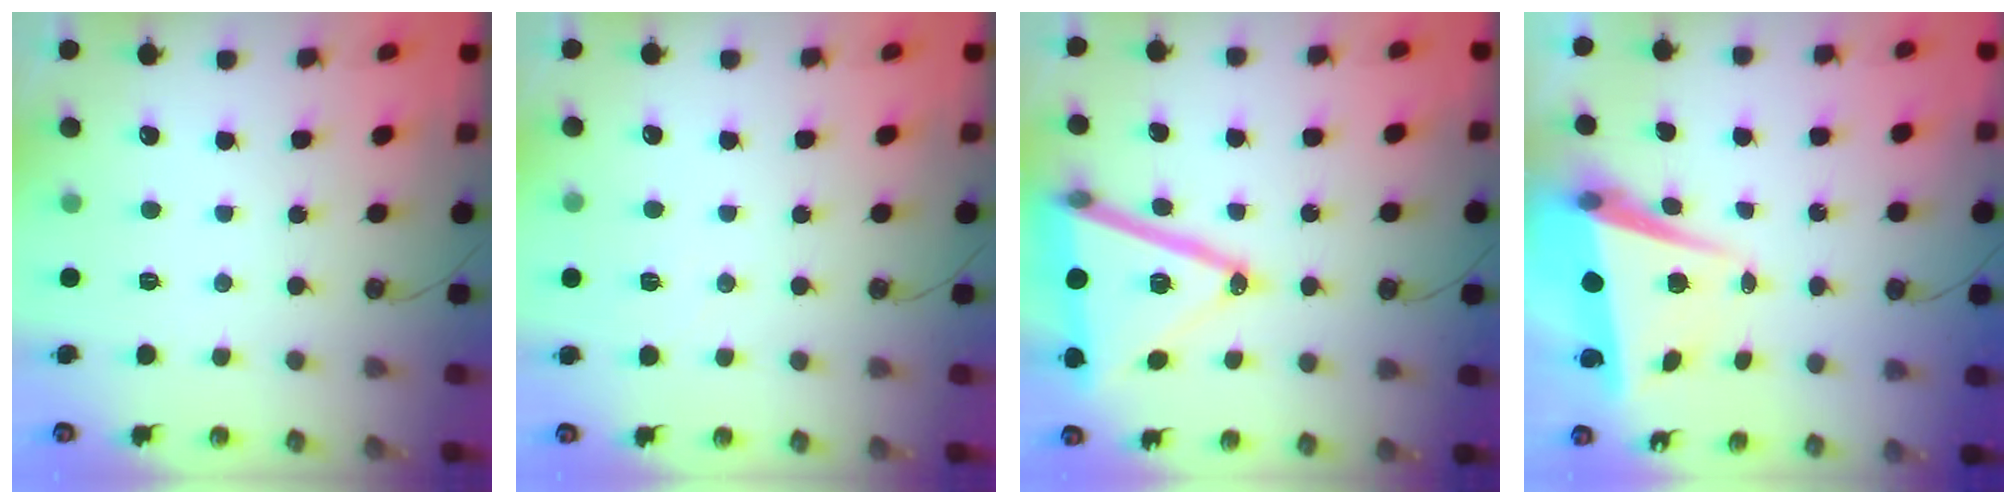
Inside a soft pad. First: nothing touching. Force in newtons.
{"total": 5.7, "press": 4.7, "slide": 3.2}
{"total": 21.4, "press": 21.0, "slide": 3.7}
{"total": 8.1, "press": 7.9, "slide": 1.8}